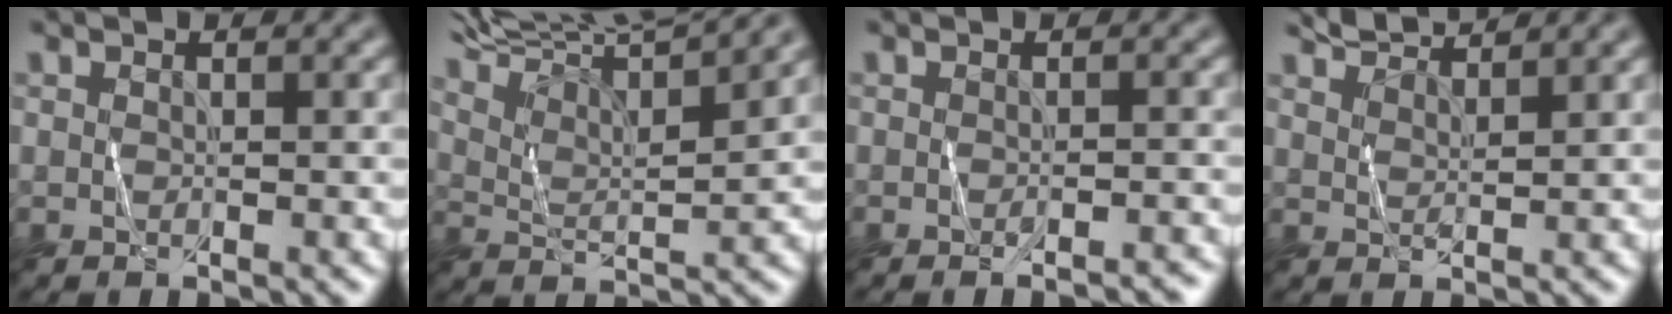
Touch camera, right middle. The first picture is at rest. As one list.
[{"total": 11.7, "force": [10.0, 2.0, 5.8], "torque": [-0.113, 0.022, 0.127]}, {"total": 1.7, "force": [-1.6, 0.1, 0.4], "torque": [-0.004, 0.003, -0.019]}, {"total": 3.2, "force": [3.0, 0.2, 0.9], "torque": [-0.018, 0.011, 0.055]}]